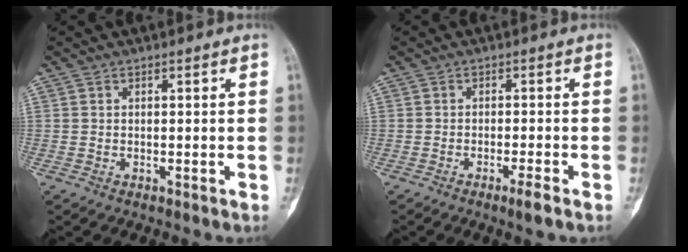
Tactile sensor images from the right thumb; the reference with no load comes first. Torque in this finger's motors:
{"motor_torque": [1.68, 1.56, 0.60, -0.65, 0.14]}